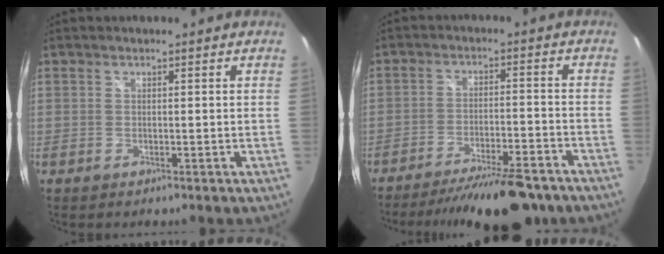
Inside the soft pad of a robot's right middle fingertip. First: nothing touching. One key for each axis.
{"total": 15.6, "fx": -13.1, "fy": 3.4, "fz": 7.8, "tx": -0.141, "ty": -0.019, "tz": -0.190}